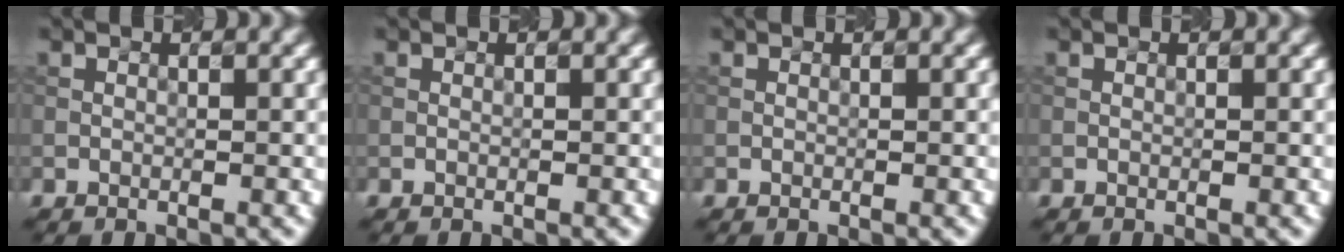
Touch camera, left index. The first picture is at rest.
{"total": 0.0}
{"total": 0.0}
{"total": 0.0}